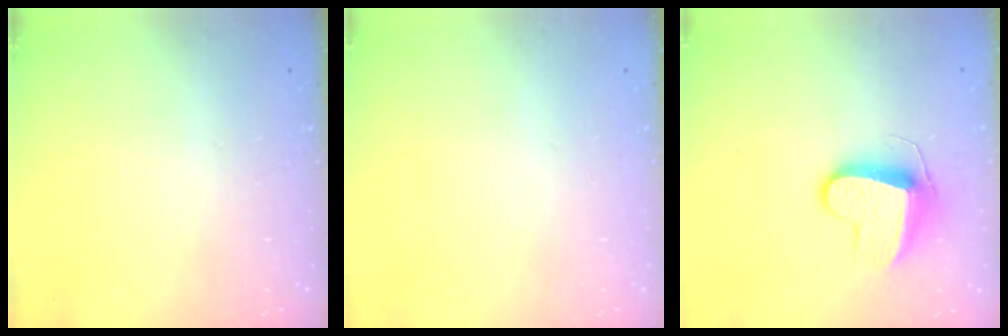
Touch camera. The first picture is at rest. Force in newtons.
{"total": 0.0}
{"total": 9.9, "press": 9.9, "slide": 0.2}